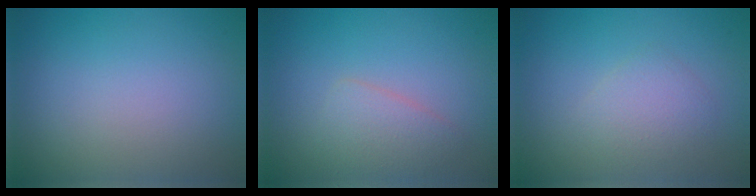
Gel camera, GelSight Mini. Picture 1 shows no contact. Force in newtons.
{"total": 2.3, "press": 2.3, "slide": 0.0}
{"total": 2.1, "press": 2.1, "slide": 0.0}